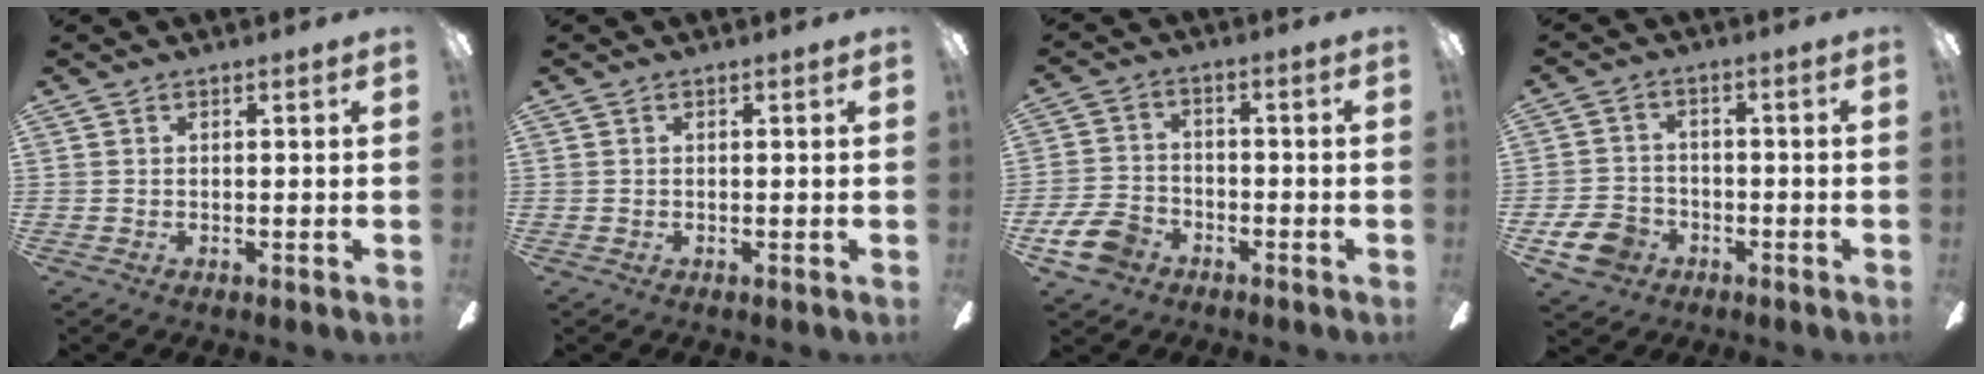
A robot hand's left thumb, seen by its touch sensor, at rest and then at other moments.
{"total": 0.0}
{"total": 8.6, "force": [-5.0, 5.6, 4.2], "torque": [-0.104, 0.024, -0.094]}
{"total": 8.0, "force": [-3.9, 5.8, 3.8], "torque": [-0.094, 0.025, -0.072]}